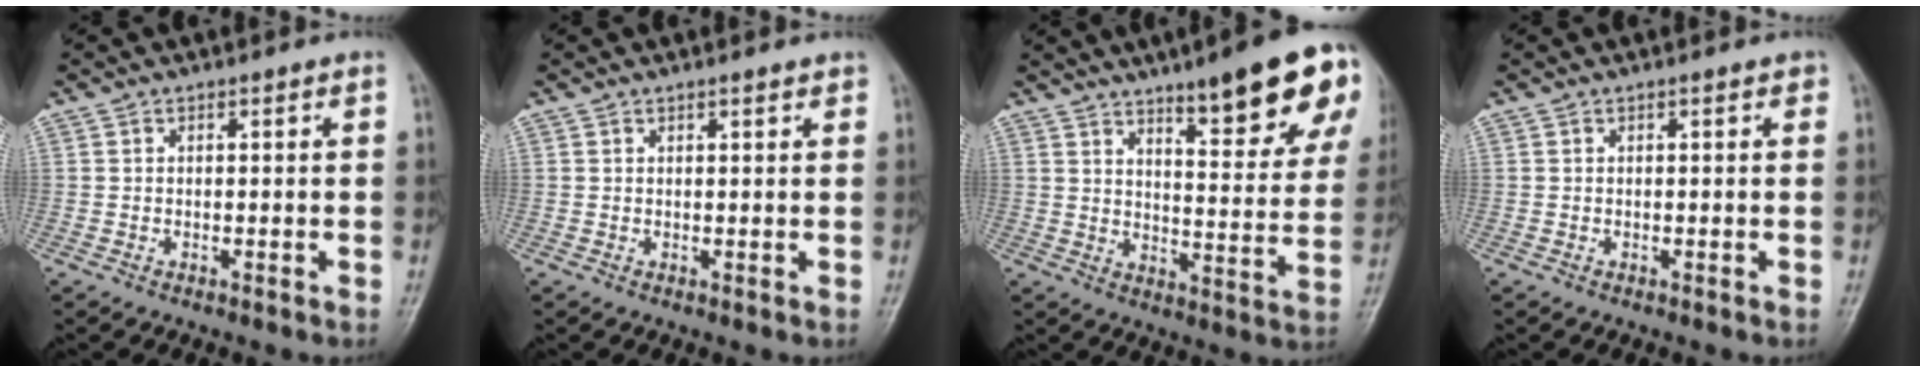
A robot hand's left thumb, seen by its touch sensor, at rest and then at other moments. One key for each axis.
{"total": 1.3, "fx": 0.9, "fy": 0.4, "fz": 0.9, "tx": -0.009, "ty": -0.003, "tz": 0.011}
{"total": 19.3, "fx": 11.5, "fy": 4.2, "fz": 15.0, "tx": -0.167, "ty": -0.052, "tz": 0.161}
{"total": 0.8, "fx": 0.3, "fy": 0.4, "fz": 0.7, "tx": -0.005, "ty": 0.002, "tz": 0.001}